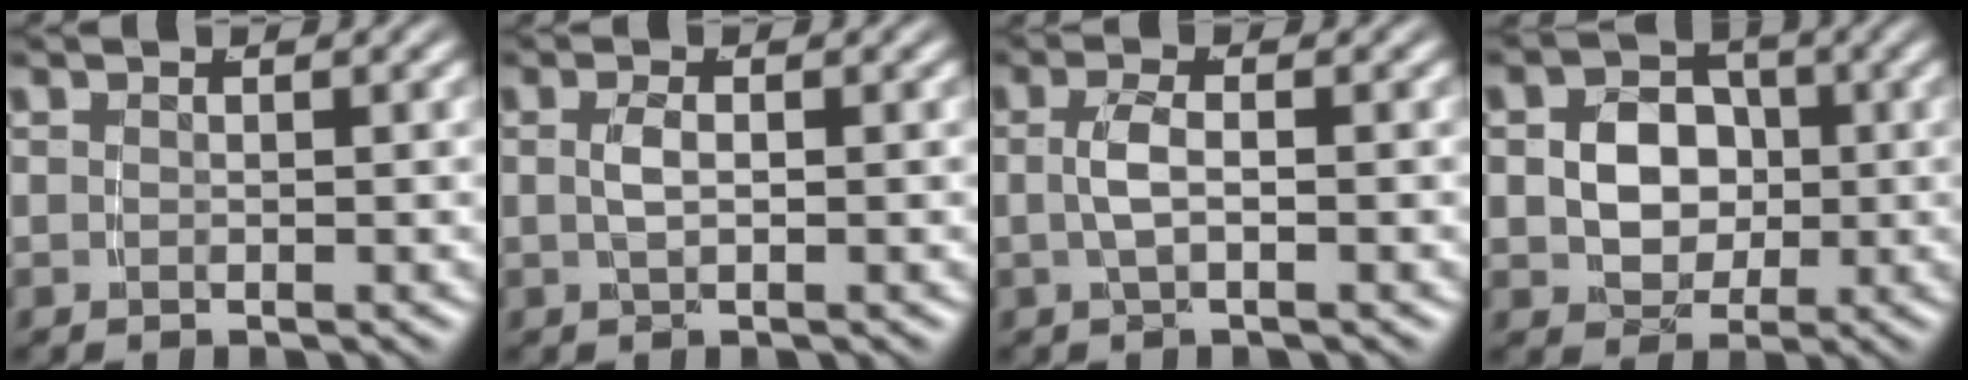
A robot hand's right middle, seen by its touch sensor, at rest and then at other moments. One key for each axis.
{"total": 1.3, "fx": -0.2, "fy": -0.1, "fz": 1.3, "tx": -0.030, "ty": -0.003, "tz": 0.003}
{"total": 1.9, "fx": -0.3, "fy": 0.0, "fz": 1.9, "tx": -0.042, "ty": -0.001, "tz": -0.002}
{"total": 4.6, "fx": 0.1, "fy": 3.7, "fz": 2.7, "tx": -0.046, "ty": -0.016, "tz": 0.011}